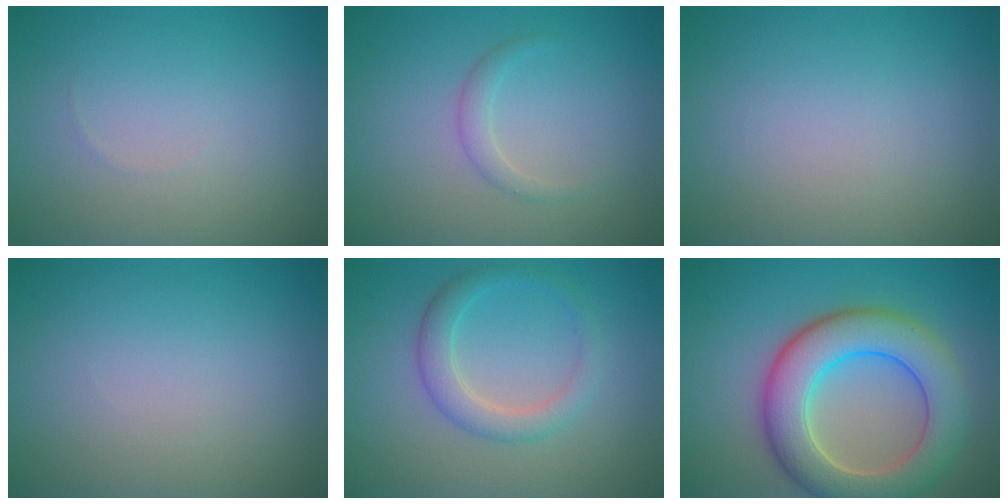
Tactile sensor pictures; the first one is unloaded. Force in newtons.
{"total": 1.2, "press": 1.2, "slide": 0.0}
{"total": 0.0}
{"total": 0.0}
{"total": 2.8, "press": 2.8, "slide": 0.1}
{"total": 8.5, "press": 8.5, "slide": 0.5}